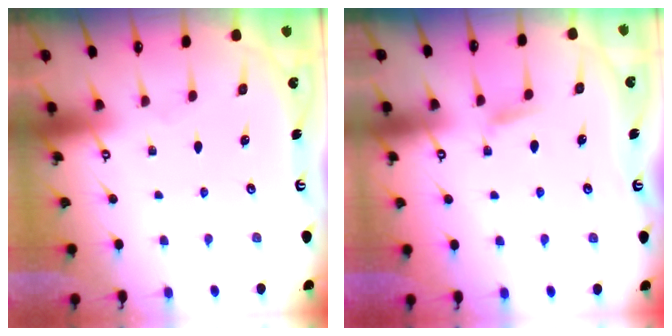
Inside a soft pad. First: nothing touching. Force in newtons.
{"total": 4.9, "press": 4.9, "slide": 0.6}